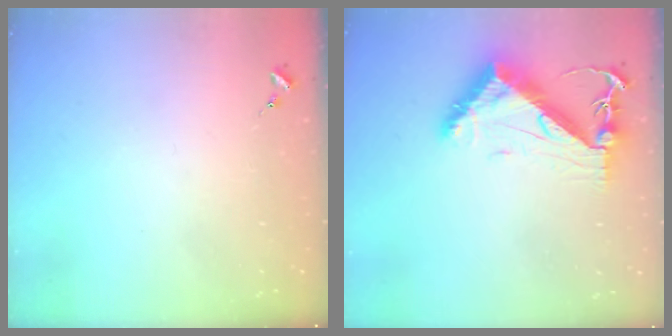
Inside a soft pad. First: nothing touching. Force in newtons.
{"total": 9.5, "press": 9.5, "slide": 1.1}